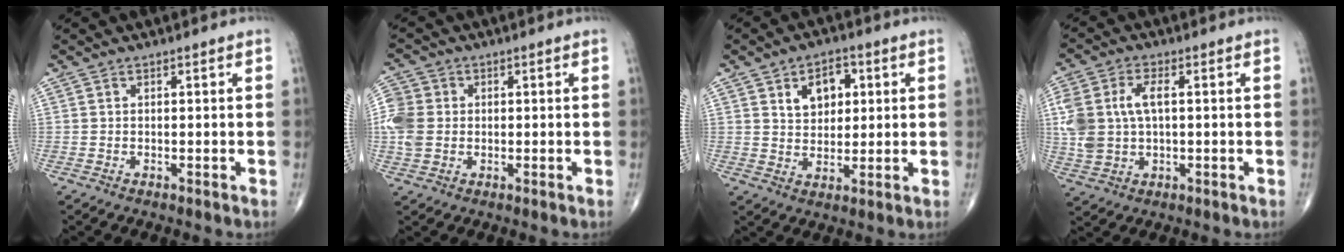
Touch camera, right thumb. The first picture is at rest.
{"total": 7.4, "force": [-0.1, 6.2, 4.1], "torque": [-0.090, 0.007, -0.008]}
{"total": 7.5, "force": [2.7, 5.1, 4.8], "torque": [-0.041, -0.009, 0.042]}
{"total": 9.8, "force": [1.1, 5.7, 7.9], "torque": [-0.183, 0.011, 0.028]}